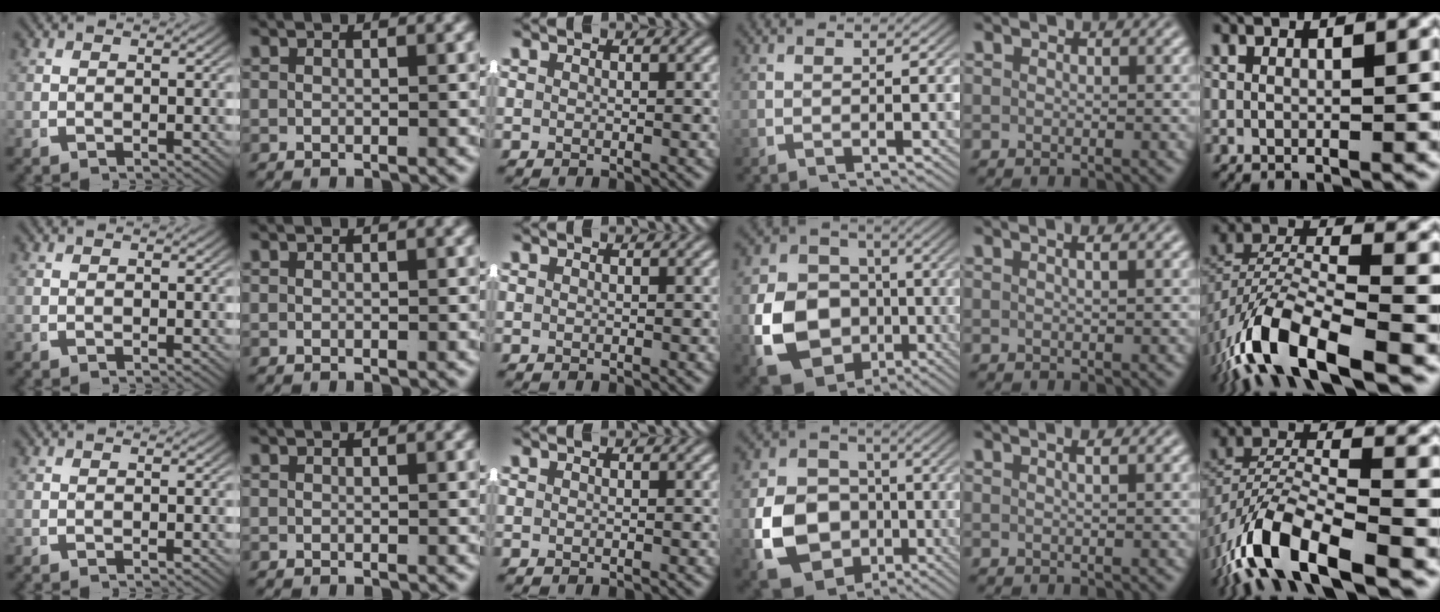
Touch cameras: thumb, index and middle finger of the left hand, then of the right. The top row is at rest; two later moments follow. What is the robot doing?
{"motion": "lift_and_place", "object": "jacket"}